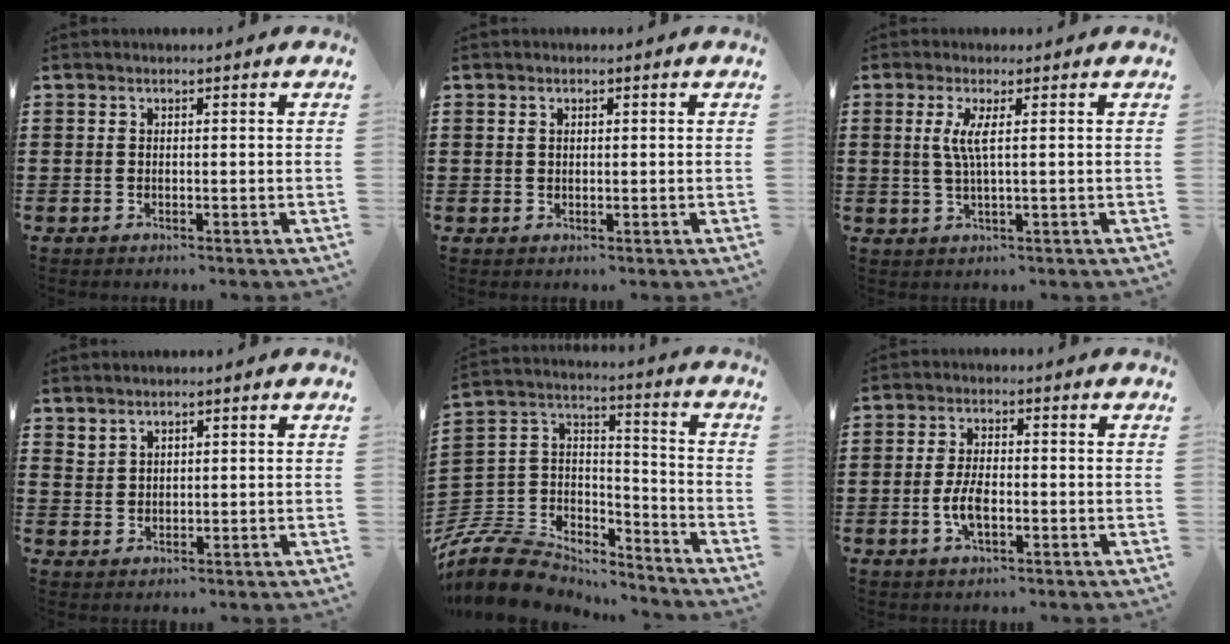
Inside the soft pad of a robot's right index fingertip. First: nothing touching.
{"total": 0.7, "force": [0.3, 0.4, 0.5], "torque": [-0.013, 0.002, 0.006]}
{"total": 3.7, "force": [0.6, 0.1, 3.7], "torque": [-0.080, -0.007, 0.006]}
{"total": 1.8, "force": [1.7, 0.7, 0.2], "torque": [-0.007, 0.001, 0.034]}
{"total": 10.1, "force": [-8.4, 4.9, 2.6], "torque": [-0.094, 0.004, -0.170]}
{"total": 4.7, "force": [-1.1, 2.0, 4.1], "torque": [-0.094, -0.004, -0.024]}